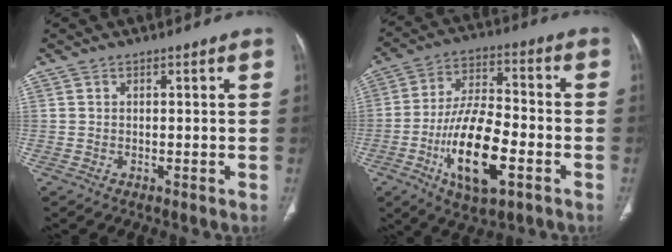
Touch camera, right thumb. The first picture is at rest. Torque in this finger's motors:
{"motor_torque": [2.93, 2.08, 1.95, -0.82, 0.59]}